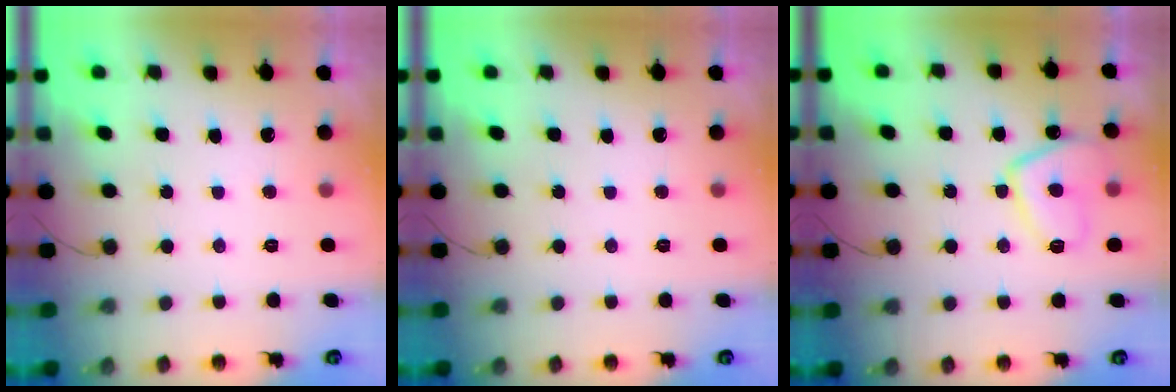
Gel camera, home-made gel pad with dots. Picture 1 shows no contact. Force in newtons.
{"total": 0.0}
{"total": 10.6, "press": 10.5, "slide": 1.2}